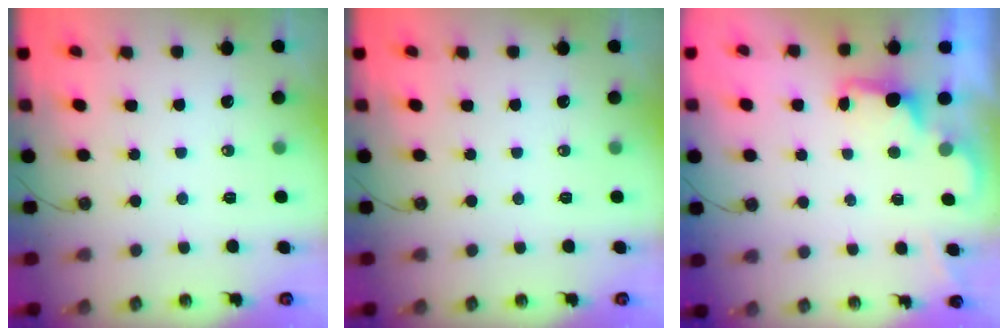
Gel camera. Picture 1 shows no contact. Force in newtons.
{"total": 0.0}
{"total": 2.3, "press": 2.2, "slide": 0.7}